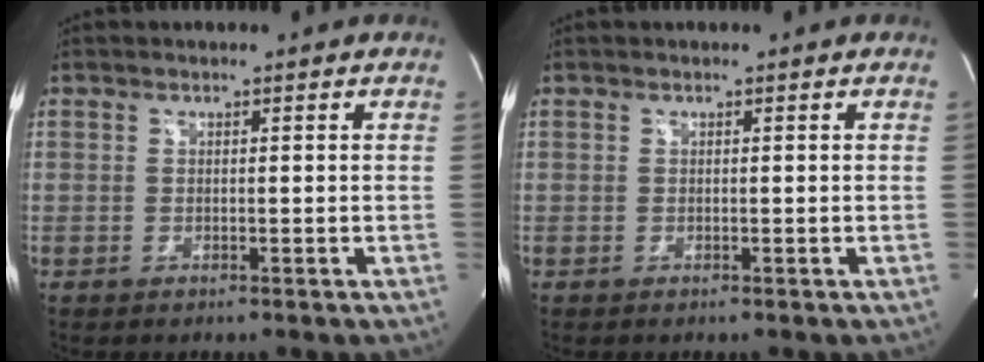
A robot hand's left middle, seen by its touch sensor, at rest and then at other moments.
{"total": 0.0}